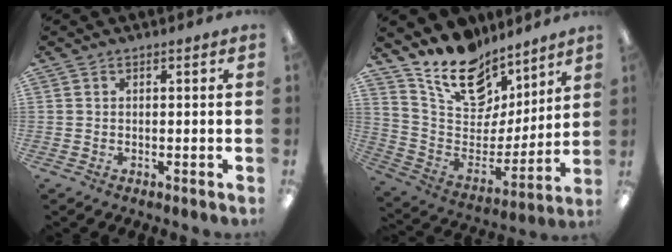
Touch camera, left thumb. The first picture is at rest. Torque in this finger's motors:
{"motor_torque": [0.94, 0.91, 1.37, -1.40, 0.05]}